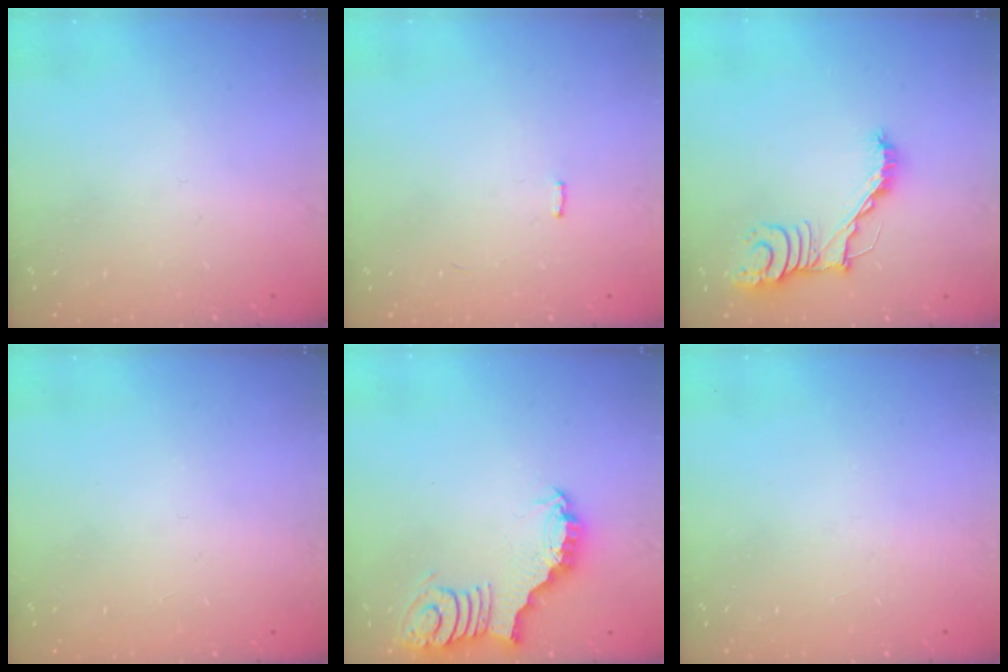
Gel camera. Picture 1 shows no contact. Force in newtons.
{"total": 3.7, "press": 3.7, "slide": 0.2}
{"total": 12.4, "press": 12.4, "slide": 0.3}
{"total": 1.6, "press": 1.6, "slide": 0.1}
{"total": 3.0, "press": 3.0, "slide": 0.2}
{"total": 0.0}